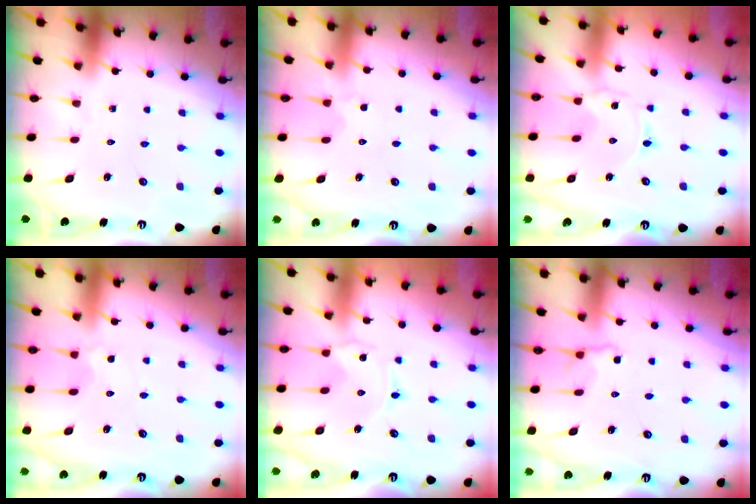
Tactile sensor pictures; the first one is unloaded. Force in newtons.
{"total": 2.6, "press": 2.4, "slide": 1.2}
{"total": 0.0}
{"total": 1.9, "press": 1.8, "slide": 0.5}
{"total": 0.0}
{"total": 2.7, "press": 2.1, "slide": 1.7}